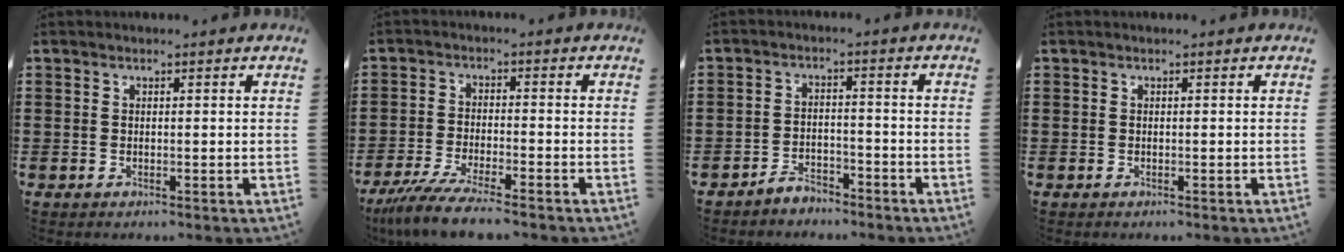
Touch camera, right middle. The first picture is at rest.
{"total": 5.9, "force": [-5.0, 0.1, 3.0], "torque": [-0.075, -0.019, -0.101]}
{"total": 3.4, "force": [-3.3, 0.8, 0.1], "torque": [-0.009, 0.005, -0.069]}
{"total": 0.0}